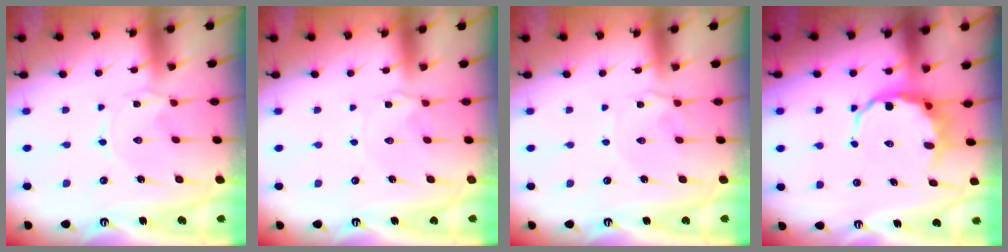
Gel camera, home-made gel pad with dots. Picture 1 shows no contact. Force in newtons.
{"total": 2.7, "press": 2.7, "slide": 0.5}
{"total": 2.3, "press": 2.2, "slide": 0.4}
{"total": 7.7, "press": 7.4, "slide": 2.1}